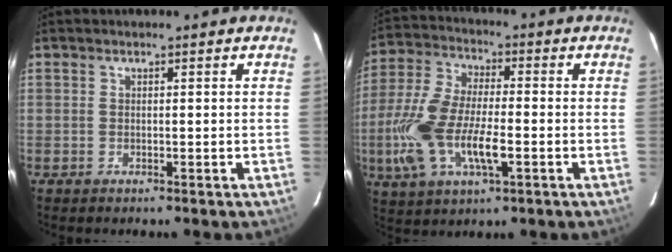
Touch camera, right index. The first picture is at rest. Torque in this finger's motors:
{"motor_torque": [1.96, -0.18, 1.05, 0.21]}